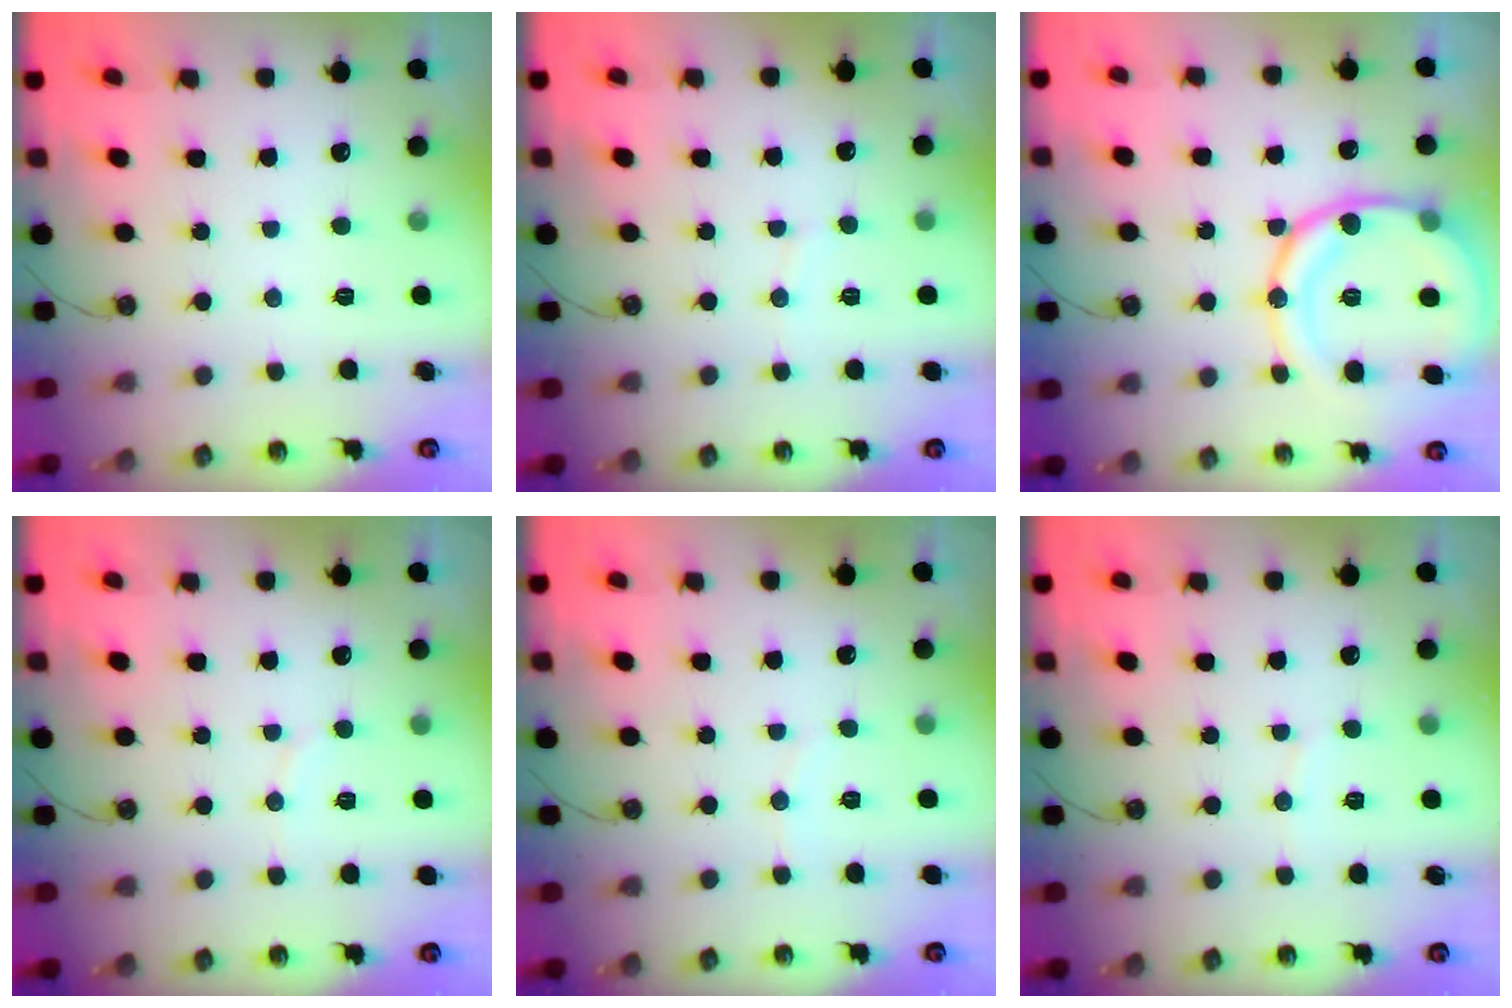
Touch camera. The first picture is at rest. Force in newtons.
{"total": 2.5, "press": 2.5, "slide": 0.2}
{"total": 18.5, "press": 18.4, "slide": 2.1}
{"total": 4.6, "press": 4.6, "slide": 0.6}
{"total": 2.6, "press": 2.6, "slide": 0.3}
{"total": 4.4, "press": 4.3, "slide": 0.5}